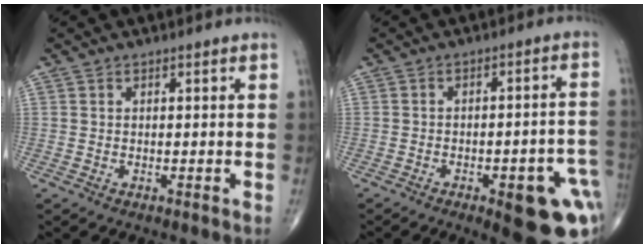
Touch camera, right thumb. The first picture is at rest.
{"total": 15.6, "force": [-6.1, 4.9, 13.5], "torque": [-0.109, 0.033, -0.059]}